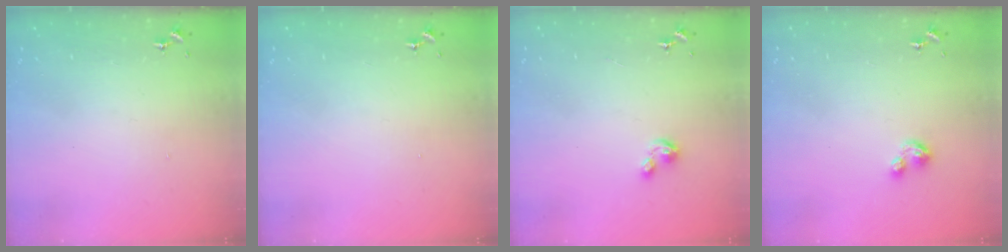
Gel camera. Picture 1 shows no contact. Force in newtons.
{"total": 0.0}
{"total": 3.7, "press": 3.7, "slide": 0.3}
{"total": 5.2, "press": 5.2, "slide": 0.8}